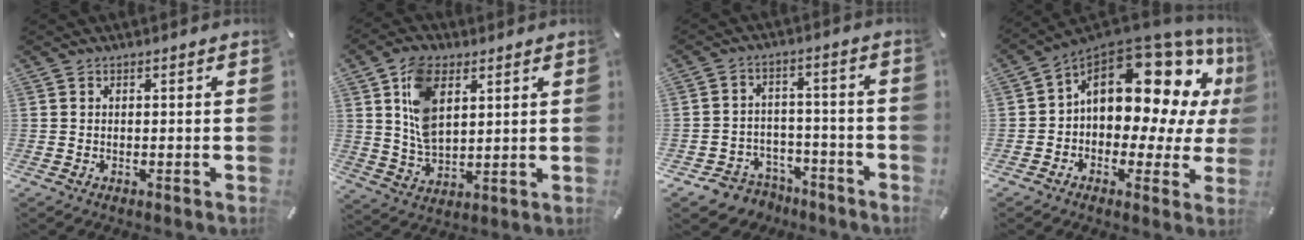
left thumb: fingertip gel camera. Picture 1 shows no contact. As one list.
[{"total": 10.8, "force": [4.0, 6.5, 7.6], "torque": [-0.170, 0.000, 0.074]}, {"total": 5.9, "force": [-3.8, 4.5, 0.8], "torque": [-0.015, 0.024, -0.071]}, {"total": 17.7, "force": [7.3, 10.2, 12.4], "torque": [-0.179, -0.054, 0.121]}]